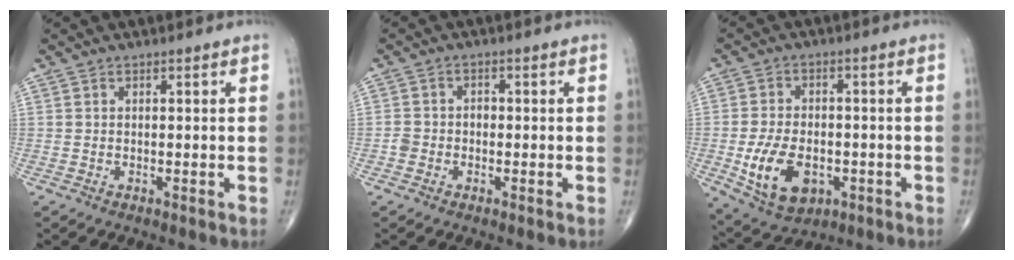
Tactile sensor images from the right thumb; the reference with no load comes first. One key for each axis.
{"total": 2.5, "fx": -0.8, "fy": 2.1, "fz": 0.9, "tx": -0.007, "ty": 0.015, "tz": -0.019}
{"total": 11.9, "fx": -3.3, "fy": 7.6, "fz": 8.6, "tx": -0.144, "ty": 0.006, "tz": -0.042}